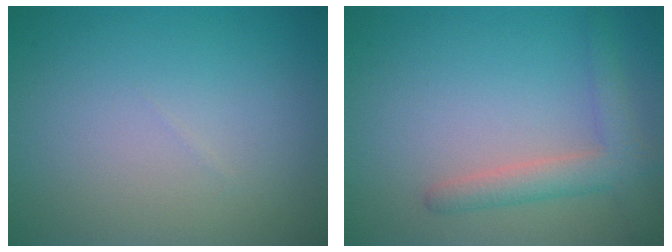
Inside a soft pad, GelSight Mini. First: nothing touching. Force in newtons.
{"total": 3.0, "press": 3.0, "slide": 0.1}